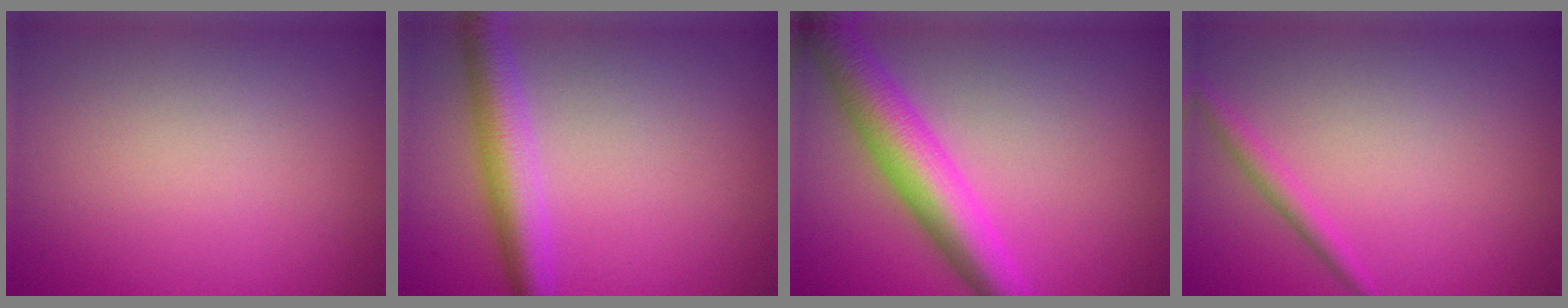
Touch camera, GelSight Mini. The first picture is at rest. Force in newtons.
{"total": 4.4, "press": 4.4, "slide": 0.1}
{"total": 6.5, "press": 6.5, "slide": 0.2}
{"total": 1.5, "press": 1.5, "slide": 0.0}